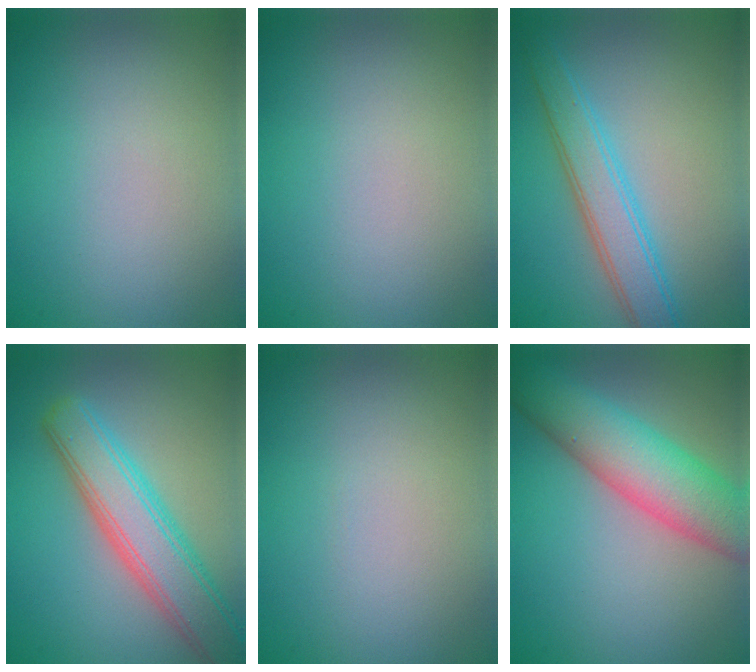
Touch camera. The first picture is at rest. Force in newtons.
{"total": 0.0}
{"total": 4.1, "press": 4.1, "slide": 0.1}
{"total": 6.4, "press": 6.4, "slide": 0.3}
{"total": 0.0}
{"total": 7.9, "press": 7.9, "slide": 0.3}